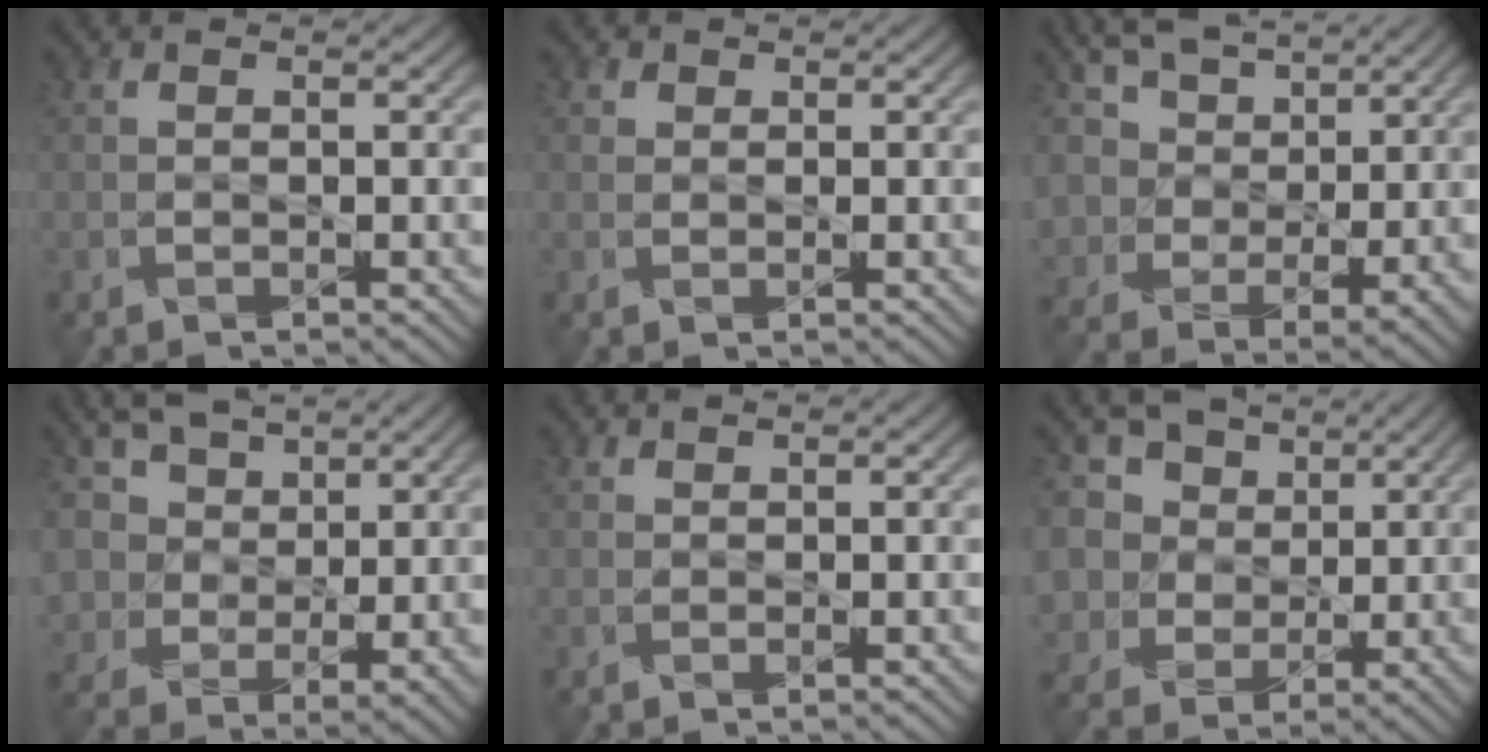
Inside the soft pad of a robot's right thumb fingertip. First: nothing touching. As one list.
[{"total": 0.9, "force": [0.6, 0.7, 0.2], "torque": [-0.004, -0.002, 0.007]}, {"total": 10.4, "force": [6.5, 6.4, 5.0], "torque": [-0.135, 0.008, 0.127]}, {"total": 10.1, "force": [5.6, 6.9, 4.8], "torque": [-0.133, 0.007, 0.108]}, {"total": 0.7, "force": [0.7, 0.1, 0.1], "torque": [-0.007, 0.000, 0.016]}, {"total": 11.5, "force": [5.6, 9.0, 4.5], "torque": [-0.165, 0.028, 0.108]}]